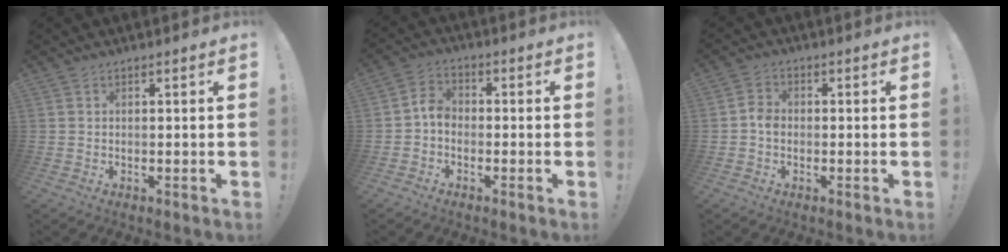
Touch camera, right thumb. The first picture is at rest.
{"total": 5.5, "force": [-1.7, 3.9, 3.6], "torque": [-0.071, 0.019, -0.028]}
{"total": 3.7, "force": [-1.3, 2.7, 2.2], "torque": [-0.030, 0.013, -0.023]}